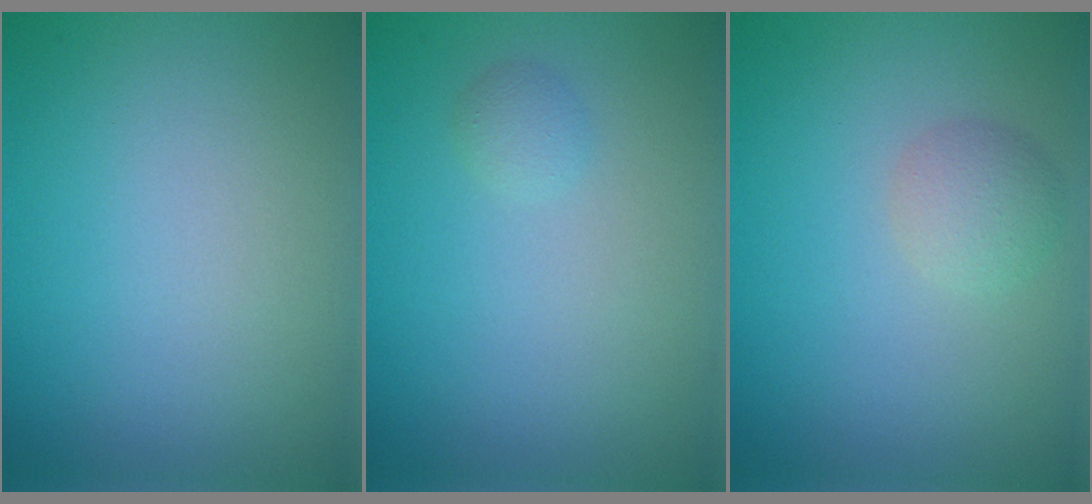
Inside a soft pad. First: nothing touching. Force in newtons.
{"total": 0.8, "press": 0.8, "slide": 0.0}
{"total": 1.8, "press": 1.8, "slide": 0.1}